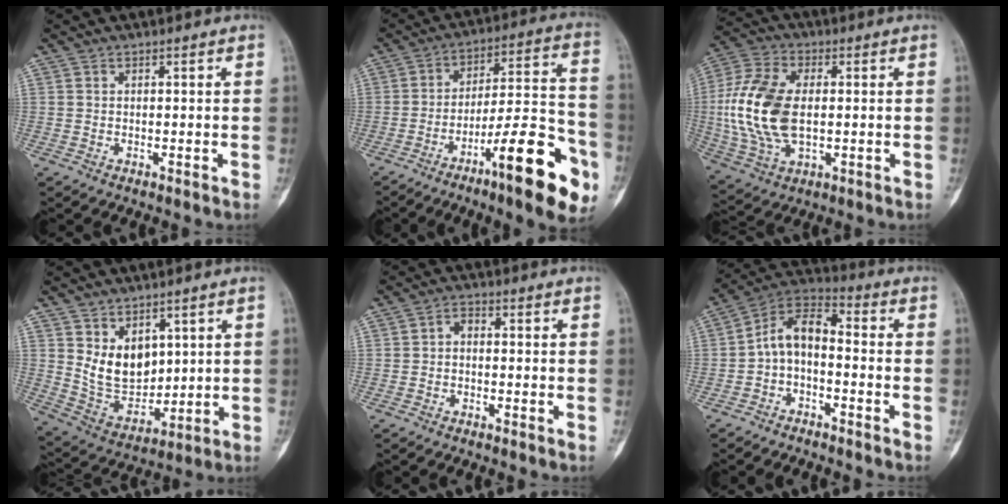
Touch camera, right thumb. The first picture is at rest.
{"total": 20.0, "force": [-9.7, 4.5, 17.0], "torque": [-0.243, 0.065, -0.143]}
{"total": 17.0, "force": [0.1, 9.9, 13.9], "torque": [-0.297, 0.004, 0.006]}
{"total": 9.9, "force": [3.5, 6.9, 6.0], "torque": [-0.070, -0.040, 0.089]}
{"total": 1.9, "force": [-0.3, 1.2, 1.5], "torque": [-0.016, 0.010, -0.012]}
{"total": 8.6, "force": [-2.0, 4.9, 6.9], "torque": [-0.115, 0.054, -0.053]}